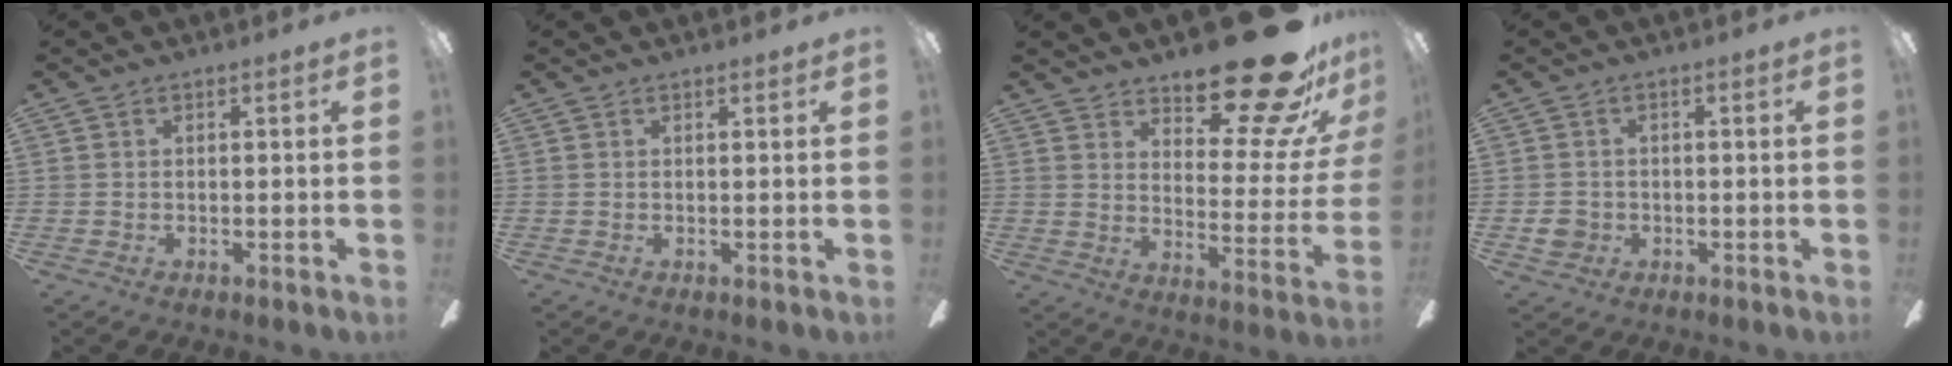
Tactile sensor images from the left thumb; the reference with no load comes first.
{"total": 0.7, "force": [0.6, 0.0, 0.3], "torque": [0.001, -0.003, 0.009]}
{"total": 24.6, "force": [17.5, 9.0, 14.7], "torque": [-0.176, -0.117, 0.280]}
{"total": 3.4, "force": [-0.5, 3.1, 1.2], "torque": [-0.012, 0.004, -0.009]}